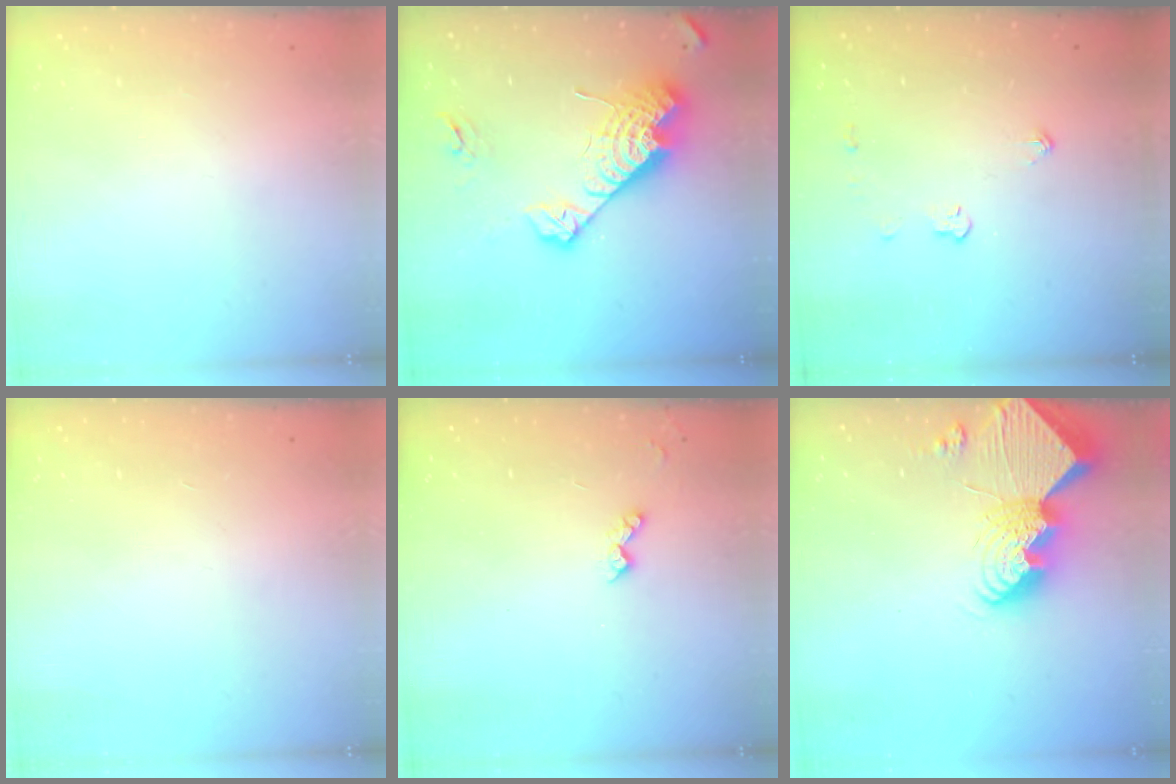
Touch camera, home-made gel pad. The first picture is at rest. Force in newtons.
{"total": 18.7, "press": 18.6, "slide": 1.4}
{"total": 3.9, "press": 3.9, "slide": 0.1}
{"total": 0.0}
{"total": 4.0, "press": 4.0, "slide": 0.6}
{"total": 16.8, "press": 16.8, "slide": 1.7}